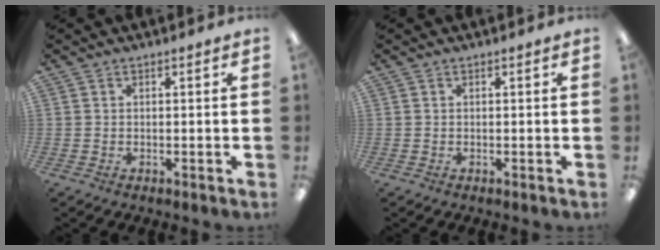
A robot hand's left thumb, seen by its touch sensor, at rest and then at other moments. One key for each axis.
{"total": 0.0}